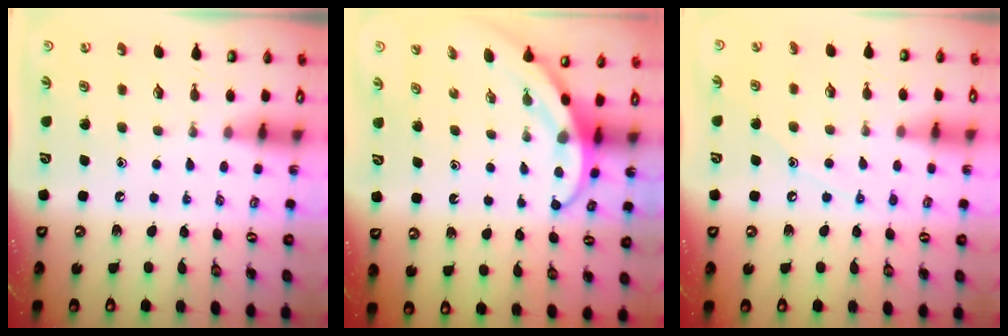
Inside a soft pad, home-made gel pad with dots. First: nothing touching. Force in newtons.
{"total": 3.9, "press": 3.9, "slide": 0.3}
{"total": 6.9, "press": 6.9, "slide": 0.5}